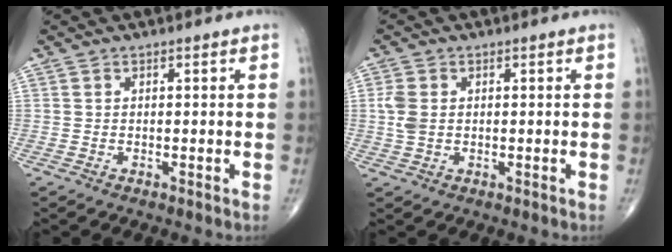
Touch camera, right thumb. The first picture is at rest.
{"total": 3.8, "force": [0.3, 2.7, 2.7], "torque": [-0.066, 0.004, 0.006]}